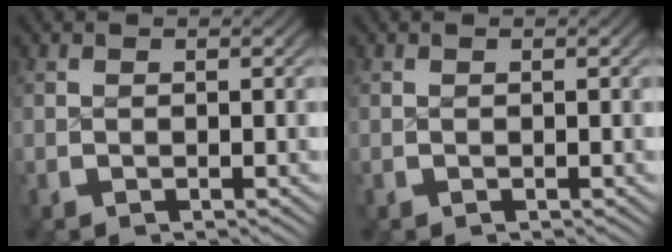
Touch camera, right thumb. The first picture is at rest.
{"total": 0.0}